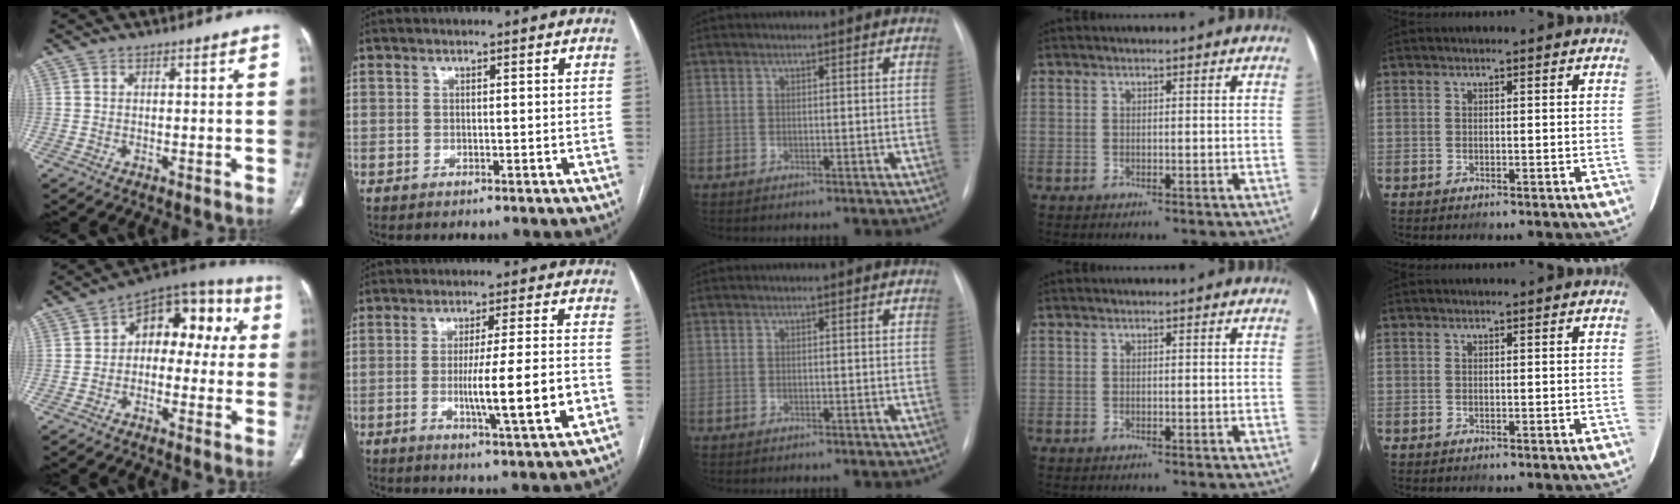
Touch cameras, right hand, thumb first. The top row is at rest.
{"thumb": {"total": 13.6, "force": [1.6, 8.8, 10.3], "torque": [-0.081, 0.051, 0.005]}, "index": {"total": 11.0, "force": [-2.6, -0.2, 10.7], "torque": [-0.171, -0.013, -0.043]}}